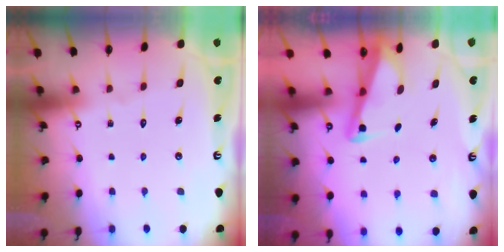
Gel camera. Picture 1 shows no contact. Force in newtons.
{"total": 2.7, "press": 2.6, "slide": 0.3}